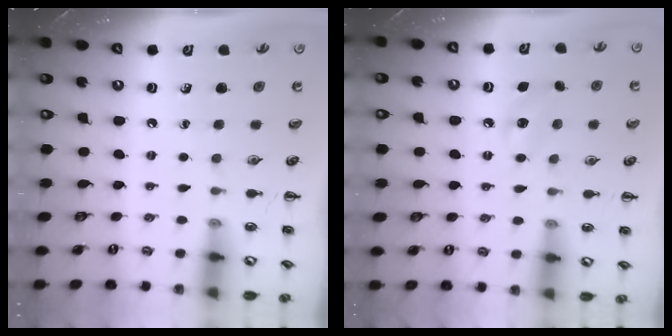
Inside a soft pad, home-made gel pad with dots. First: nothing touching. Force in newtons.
{"total": 7.7, "press": 7.4, "slide": 1.9}